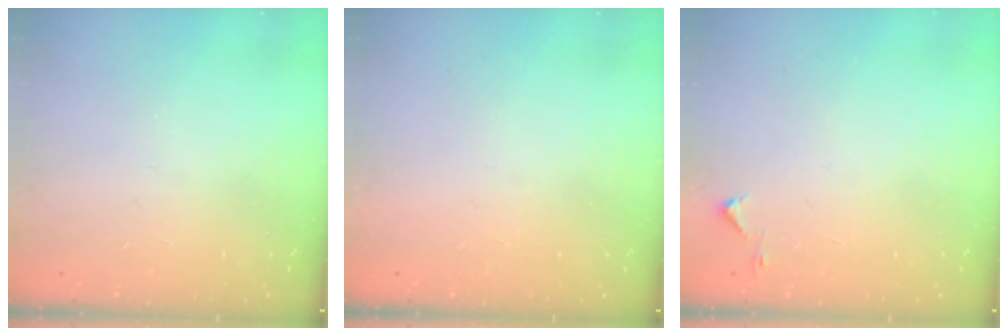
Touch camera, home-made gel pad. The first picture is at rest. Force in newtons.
{"total": 1.5, "press": 1.5, "slide": 0.1}
{"total": 3.1, "press": 3.0, "slide": 0.3}